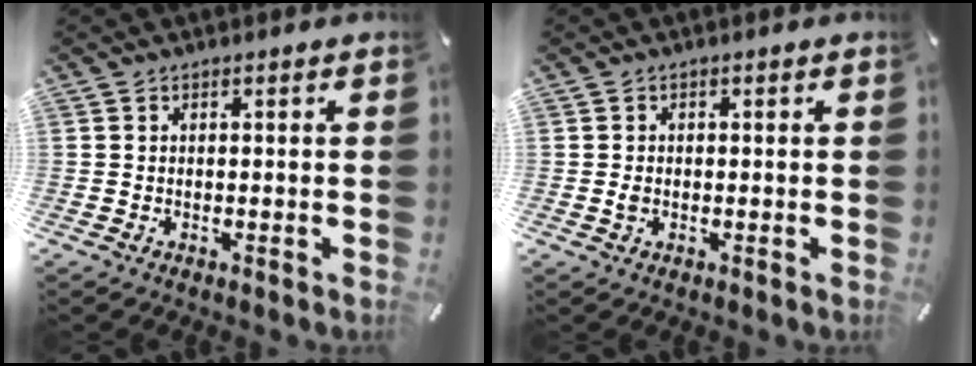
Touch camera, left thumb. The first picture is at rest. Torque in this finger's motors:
{"motor_torque": [-0.02, 0.15, -0.07, -0.05, 0.00]}